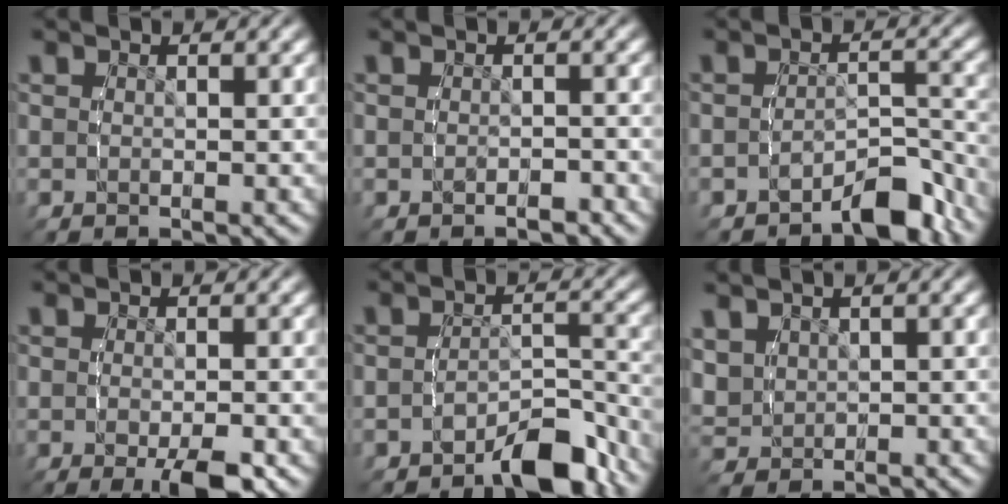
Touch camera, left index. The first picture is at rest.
{"total": 0.9, "force": [-0.8, 0.5, 0.0], "torque": [-0.007, 0.006, -0.016]}
{"total": 4.1, "force": [-3.2, 1.7, 1.9], "torque": [-0.029, 0.004, -0.059]}
{"total": 2.9, "force": [-1.5, 0.5, 2.5], "torque": [-0.040, -0.008, -0.022]}
{"total": 4.4, "force": [-3.4, 1.6, 2.3], "torque": [-0.034, 0.002, -0.063]}
{"total": 3.2, "force": [1.7, 2.4, 1.4], "torque": [-0.042, 0.001, 0.030]}